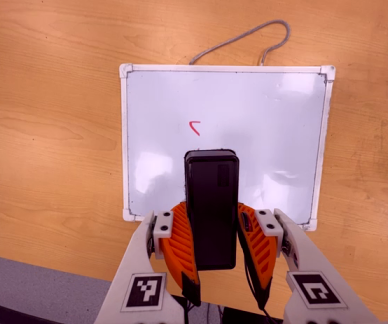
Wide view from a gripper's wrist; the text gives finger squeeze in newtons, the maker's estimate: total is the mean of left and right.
{"total": 7.5, "left": 6.6, "right": 8.4}